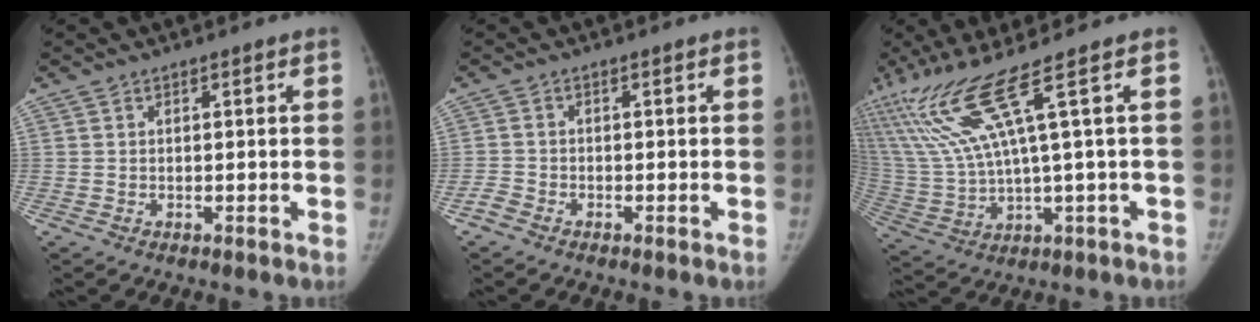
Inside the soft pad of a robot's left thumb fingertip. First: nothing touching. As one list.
[{"total": 2.1, "force": [-1.7, 1.0, 0.7], "torque": [-0.018, 0.003, -0.039]}, {"total": 14.6, "force": [6.8, -0.4, 12.9], "torque": [-0.293, -0.015, 0.146]}]